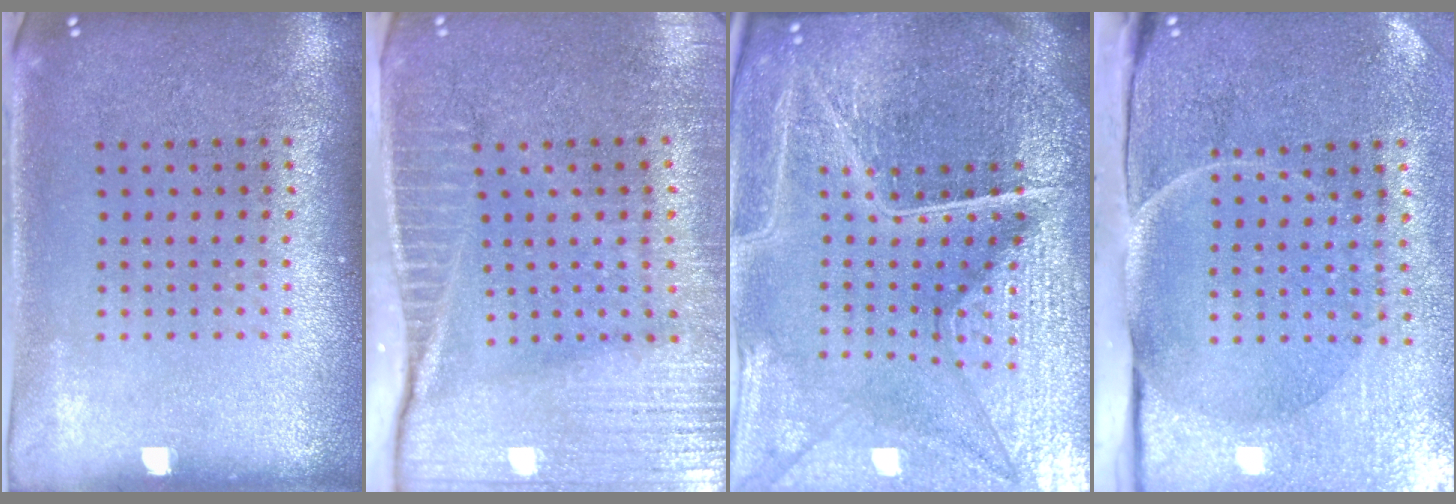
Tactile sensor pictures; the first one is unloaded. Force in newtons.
{"total": 4.1, "press": 3.7, "slide": 1.9}
{"total": 6.5, "press": 5.8, "slide": 3.0}
{"total": 4.9, "press": 3.9, "slide": 2.9}